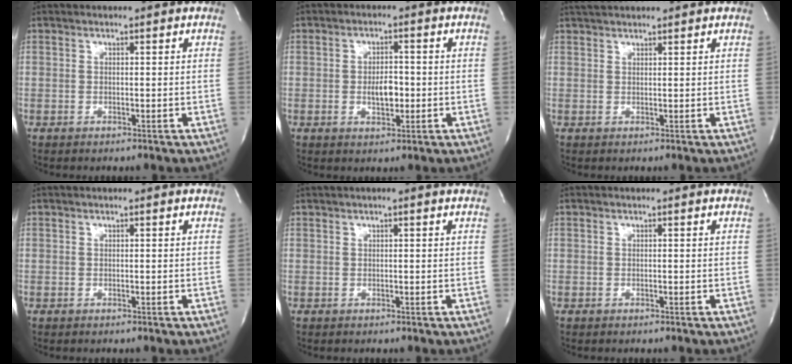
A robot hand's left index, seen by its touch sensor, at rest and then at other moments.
{"total": 3.9, "force": [-0.7, 1.9, 3.4], "torque": [-0.054, 0.002, -0.007]}
{"total": 3.4, "force": [3.2, 0.3, 1.2], "torque": [-0.021, 0.028, 0.057]}
{"total": 0.0}
{"total": 1.7, "force": [1.2, 0.0, 1.3], "torque": [-0.019, 0.017, 0.017]}
{"total": 0.0}